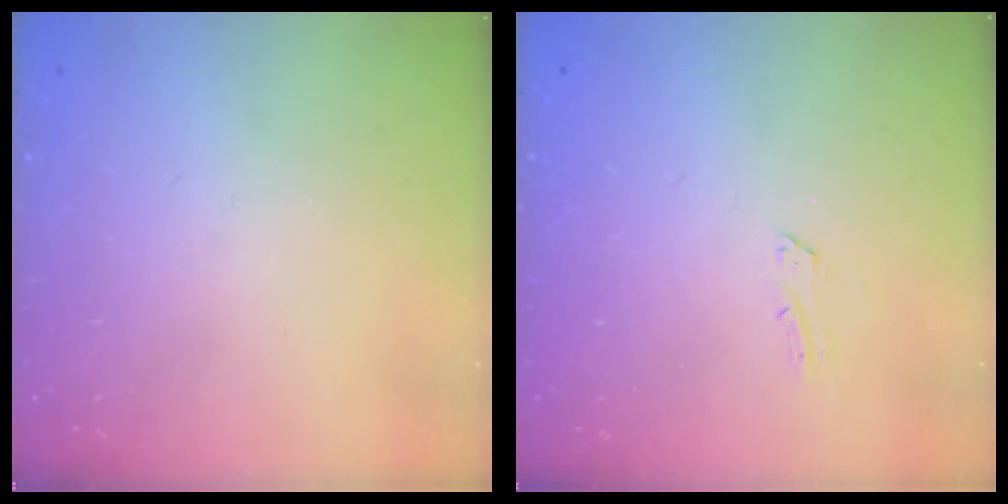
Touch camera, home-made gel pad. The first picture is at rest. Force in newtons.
{"total": 1.5, "press": 1.4, "slide": 0.1}